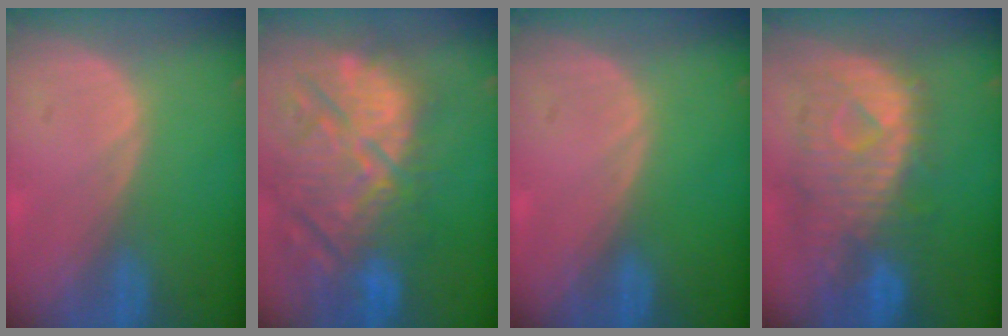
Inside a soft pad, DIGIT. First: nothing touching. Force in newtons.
{"total": 14.8, "press": 12.9, "slide": 7.3}
{"total": 0.0}
{"total": 10.6, "press": 9.5, "slide": 4.6}